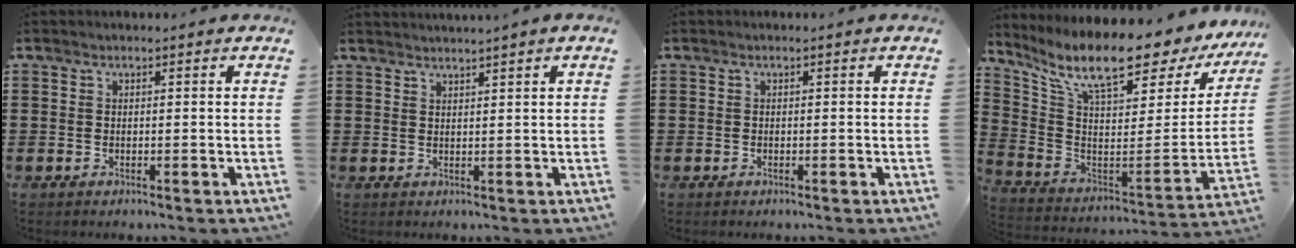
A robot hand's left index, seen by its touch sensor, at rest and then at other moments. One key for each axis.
{"total": 1.5, "fx": 1.3, "fy": -0.6, "fz": 0.1, "tx": -0.003, "ty": -0.003, "tz": 0.026}
{"total": 0.0}
{"total": 12.5, "fx": 9.4, "fy": 2.6, "fz": 7.7, "tx": -0.171, "ty": -0.070, "tz": 0.157}